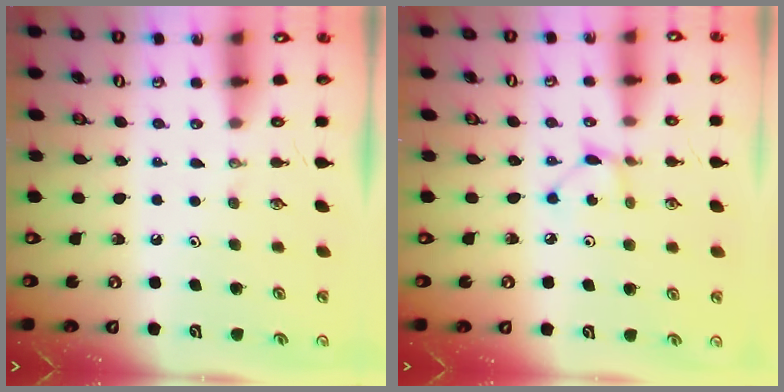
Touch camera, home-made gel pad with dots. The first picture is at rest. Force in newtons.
{"total": 2.6, "press": 2.6, "slide": 0.0}